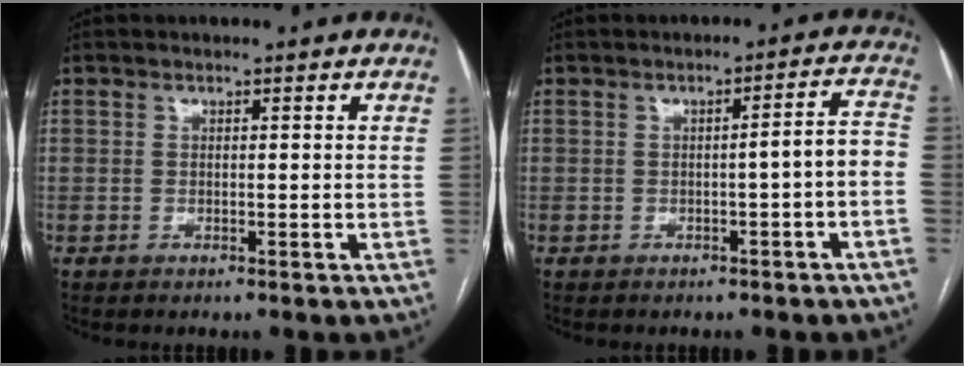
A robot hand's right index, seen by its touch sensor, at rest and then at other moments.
{"total": 3.9, "force": [-1.4, 0.2, 3.7], "torque": [-0.039, 0.017, -0.019]}